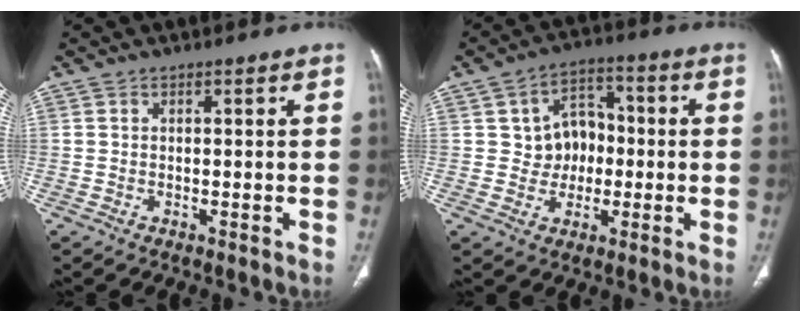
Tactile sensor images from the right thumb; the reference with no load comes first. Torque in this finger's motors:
{"motor_torque": [-0.23, -0.17, -0.17, 0.26, 0.08]}